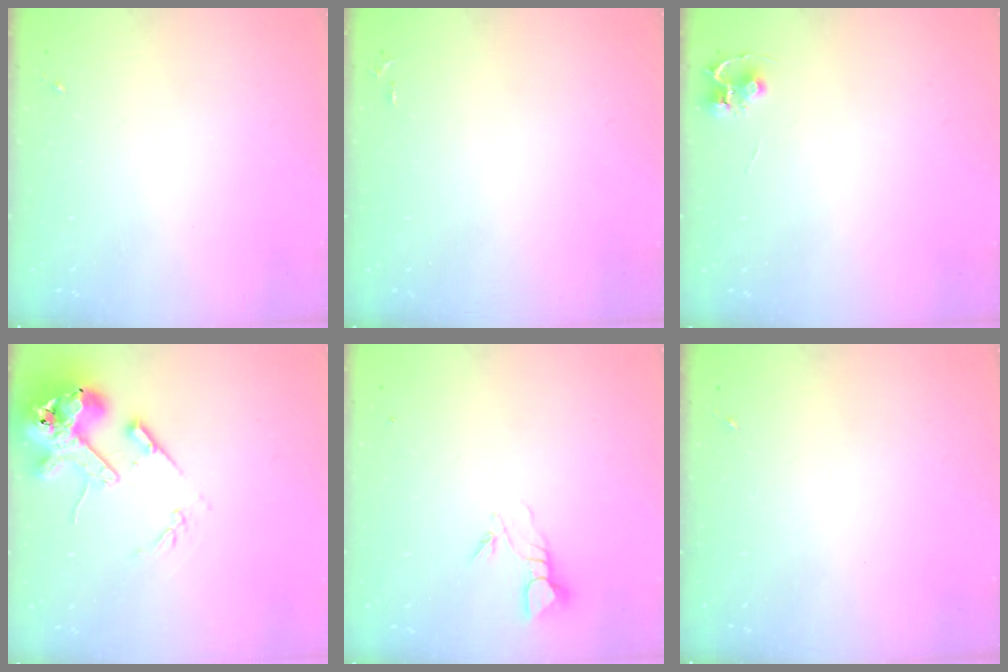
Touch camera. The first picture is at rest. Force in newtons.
{"total": 2.5, "press": 2.5, "slide": 0.3}
{"total": 4.7, "press": 4.7, "slide": 0.4}
{"total": 16.3, "press": 16.0, "slide": 2.6}
{"total": 3.9, "press": 3.9, "slide": 0.2}
{"total": 0.0}